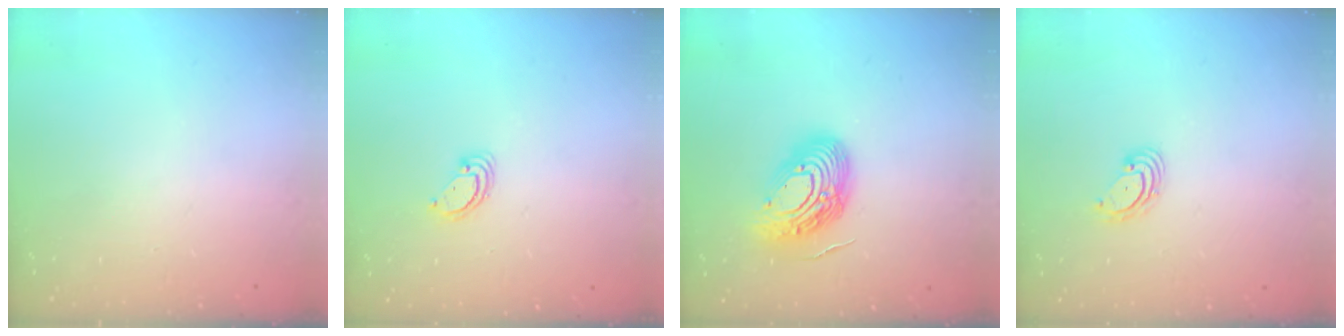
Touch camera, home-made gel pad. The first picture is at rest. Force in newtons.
{"total": 3.8, "press": 3.8, "slide": 0.3}
{"total": 15.0, "press": 14.9, "slide": 1.5}
{"total": 3.5, "press": 3.5, "slide": 0.4}